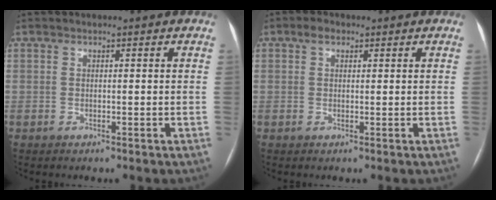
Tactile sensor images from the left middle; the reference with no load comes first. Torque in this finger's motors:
{"motor_torque": [0.20, -0.20, 0.16, 0.01]}